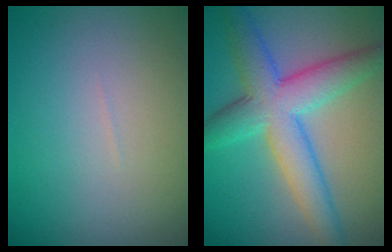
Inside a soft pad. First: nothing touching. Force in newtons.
{"total": 7.5, "press": 7.5, "slide": 0.1}